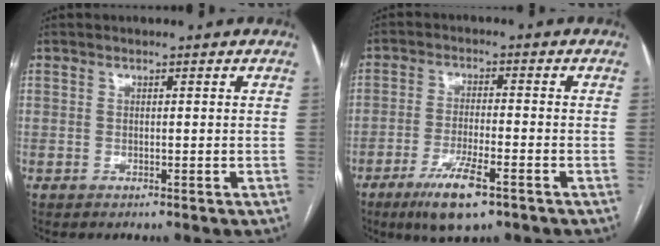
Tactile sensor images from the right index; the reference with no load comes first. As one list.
[{"total": 8.2, "force": [-4.9, 1.4, 6.4], "torque": [-0.122, -0.015, -0.082]}]